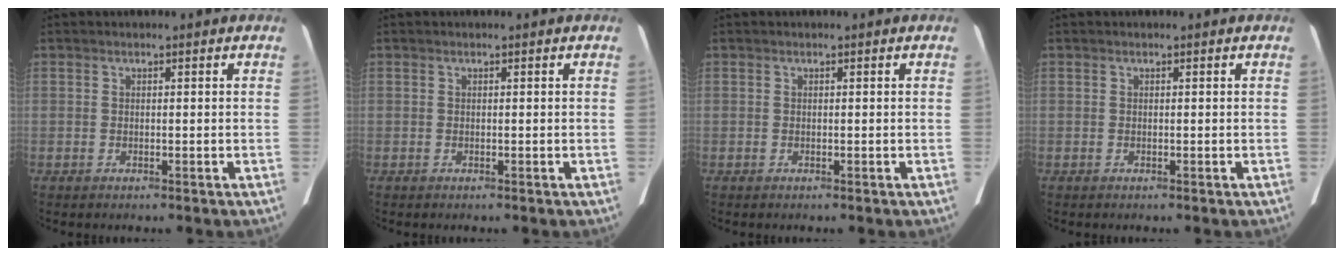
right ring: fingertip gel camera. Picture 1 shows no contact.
{"total": 0.0}
{"total": 0.0}
{"total": 0.0}